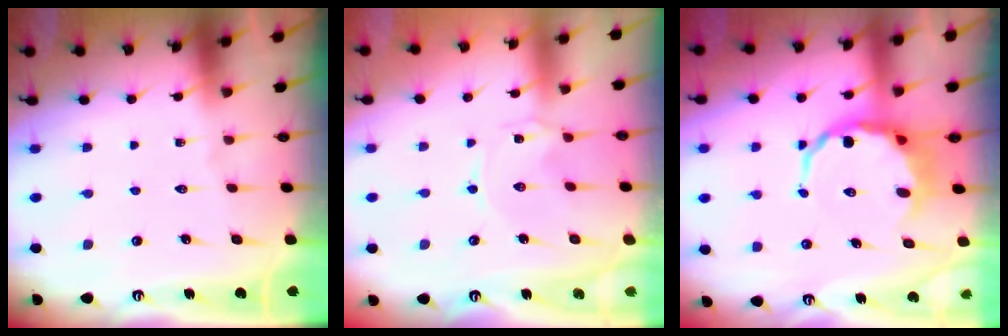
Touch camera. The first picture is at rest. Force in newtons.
{"total": 0.0}
{"total": 7.6, "press": 7.2, "slide": 2.4}